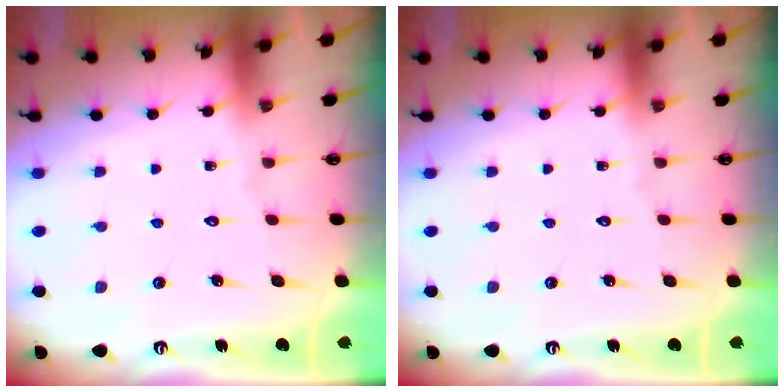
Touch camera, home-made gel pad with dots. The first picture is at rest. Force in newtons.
{"total": 0.0}